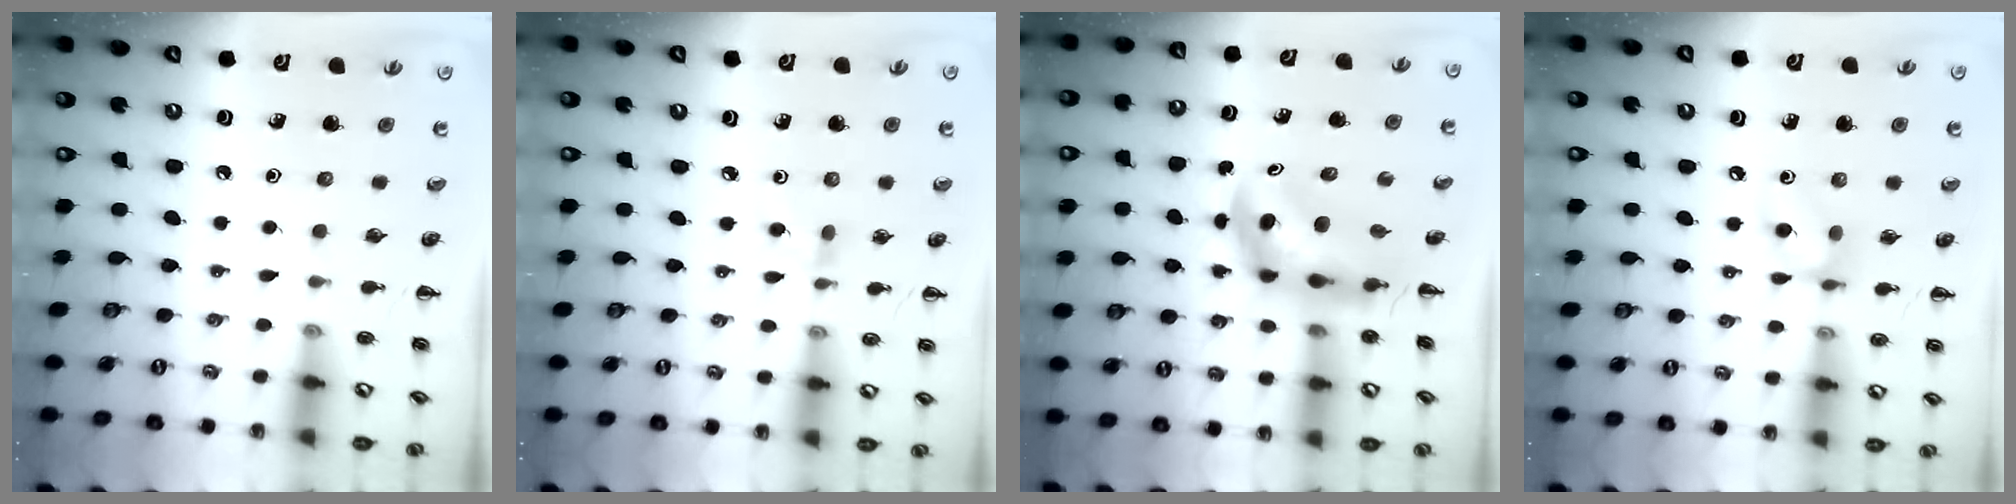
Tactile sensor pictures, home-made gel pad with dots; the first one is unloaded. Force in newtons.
{"total": 3.7, "press": 3.4, "slide": 1.4}
{"total": 5.5, "press": 5.3, "slide": 1.6}
{"total": 7.4, "press": 7.4, "slide": 0.7}